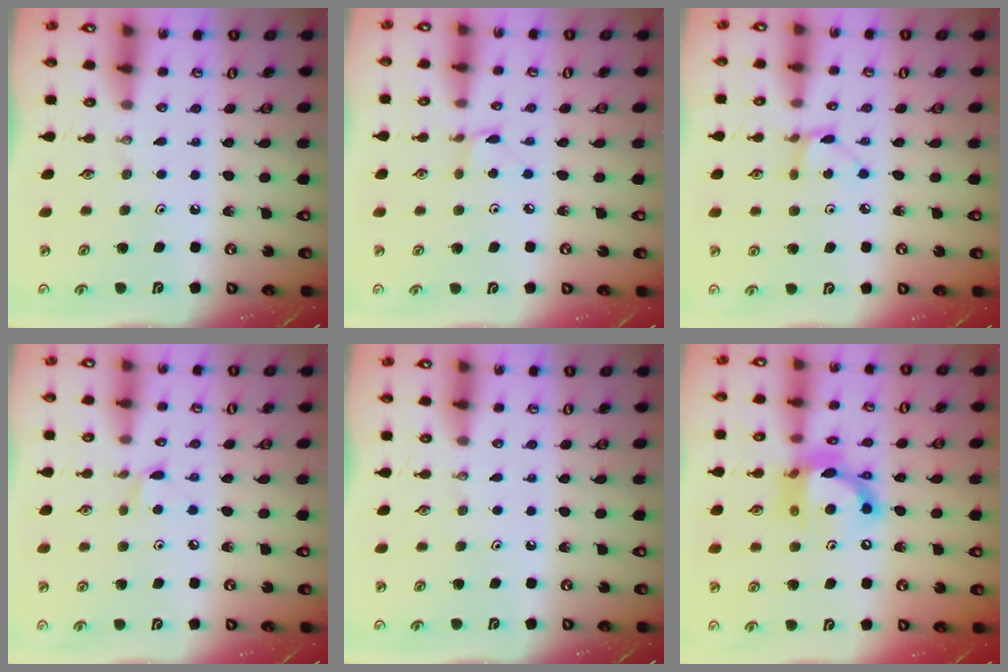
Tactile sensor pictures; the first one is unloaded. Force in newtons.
{"total": 1.7, "press": 1.7, "slide": 0.0}
{"total": 4.0, "press": 4.0, "slide": 0.4}
{"total": 6.1, "press": 6.1, "slide": 0.7}
{"total": 0.0}
{"total": 14.4, "press": 14.3, "slide": 0.8}